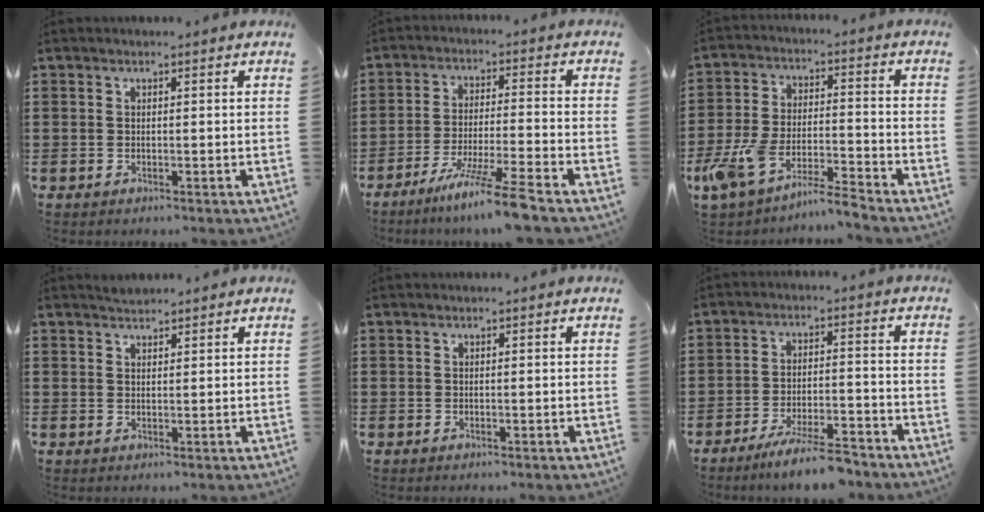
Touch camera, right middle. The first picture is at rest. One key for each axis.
{"total": 8.3, "fx": -6.6, "fy": -1.1, "fz": 4.8, "tx": -0.093, "ty": -0.019, "tz": -0.127}
{"total": 7.6, "fx": -6.9, "fy": 0.5, "fz": 3.0, "tx": -0.086, "ty": -0.007, "tz": -0.139}
{"total": 1.4, "fx": 1.4, "fy": 0.4, "fz": 0.0, "tx": -0.004, "ty": 0.004, "tz": 0.027}
{"total": 0.0}
{"total": 6.9, "fx": -6.0, "fy": 0.2, "fz": 3.3, "tx": -0.063, "ty": -0.007, "tz": -0.111}